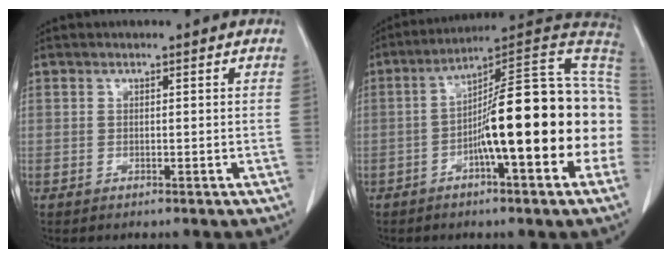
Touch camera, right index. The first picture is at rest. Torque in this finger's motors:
{"motor_torque": [2.14, 0.00, 0.77, 0.21]}